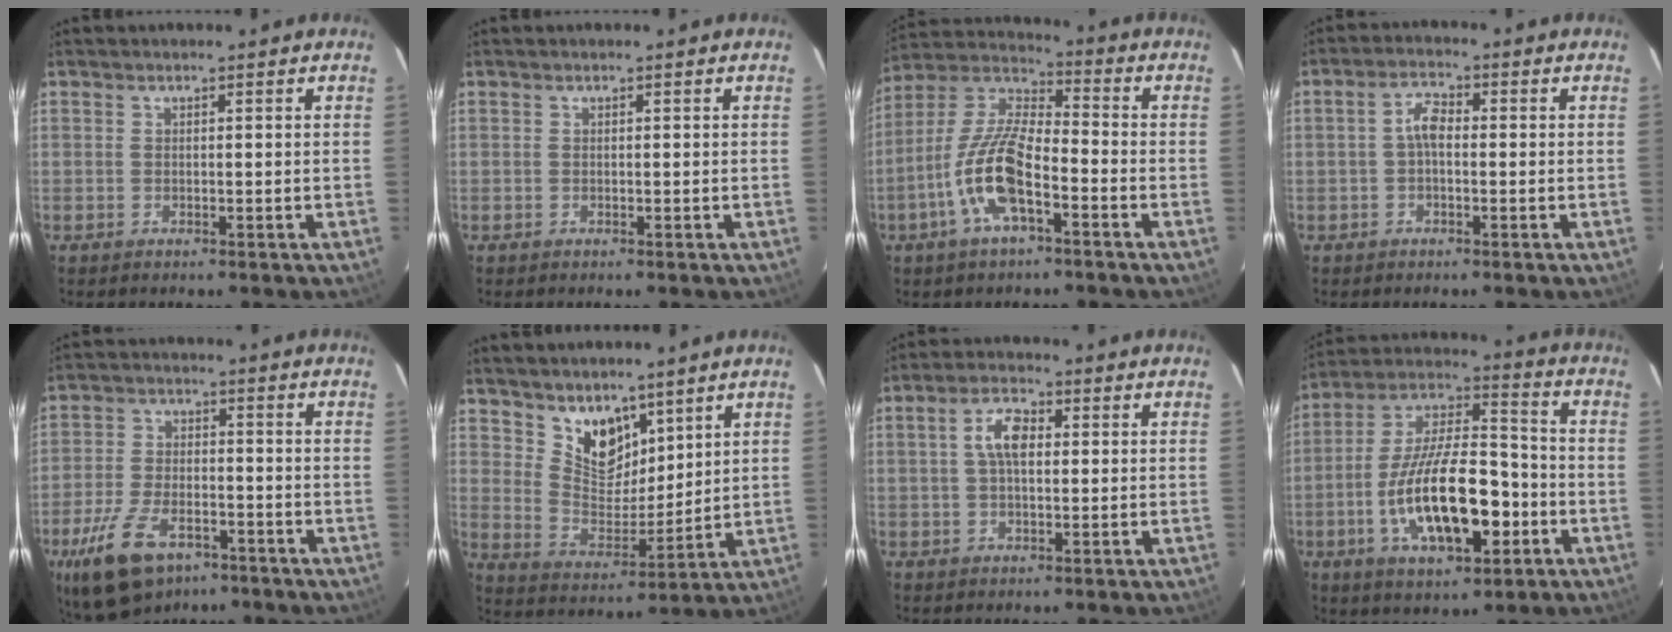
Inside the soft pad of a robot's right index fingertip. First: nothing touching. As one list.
[{"total": 0.0}, {"total": 13.5, "force": [-5.7, 4.4, 11.4], "torque": [-0.242, 0.000, -0.115]}, {"total": 3.4, "force": [-0.4, 1.7, 2.9], "torque": [-0.057, 0.014, -0.007]}, {"total": 14.0, "force": [-8.4, 7.1, 8.6], "torque": [-0.193, -0.020, -0.149]}, {"total": 9.8, "force": [7.0, 5.4, 4.1], "torque": [-0.066, -0.003, 0.142]}, {"total": 5.5, "force": [0.8, 2.7, 4.7], "torque": [-0.087, 0.015, 0.016]}, {"total": 20.2, "force": [-6.1, 8.1, 17.4], "torque": [-0.333, 0.002, -0.101]}]